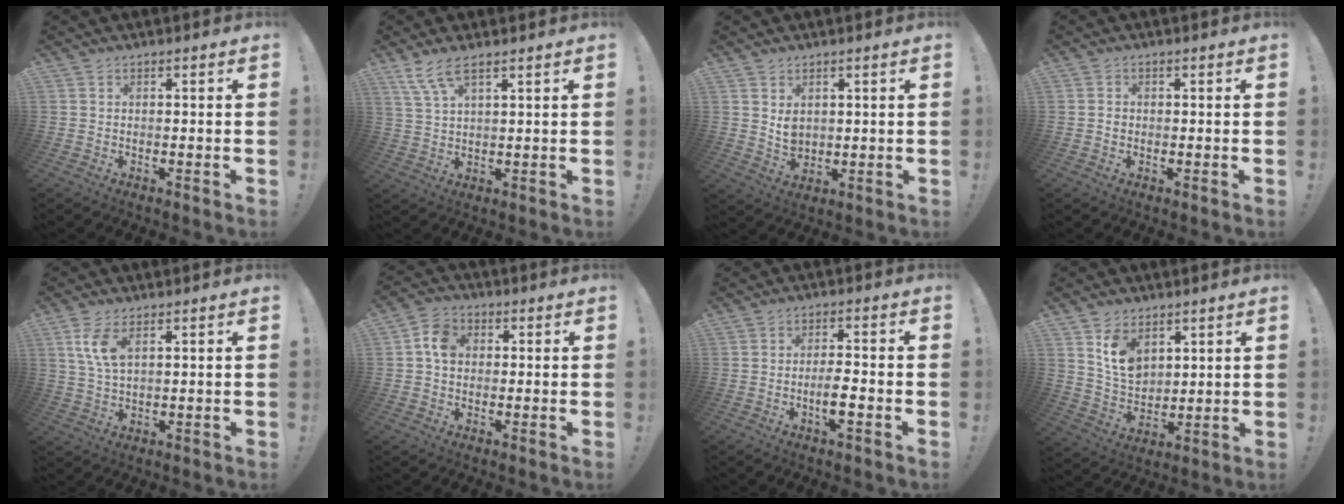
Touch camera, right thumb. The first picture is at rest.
{"total": 6.6, "force": [4.4, 1.8, 4.6], "torque": [-0.096, -0.014, 0.085]}
{"total": 4.8, "force": [2.2, 3.8, 2.0], "torque": [-0.022, -0.015, 0.042]}
{"total": 1.0, "force": [-0.3, 0.9, 0.4], "torque": [-0.007, 0.003, -0.005]}
{"total": 7.0, "force": [2.9, 3.0, 5.6], "torque": [-0.101, -0.011, 0.050]}
{"total": 7.4, "force": [0.8, 5.8, 4.6], "torque": [-0.064, 0.013, 0.016]}
{"total": 5.5, "force": [-2.1, 1.1, 4.9], "torque": [-0.102, 0.001, -0.037]}
{"total": 9.7, "force": [5.6, 6.7, 4.4], "torque": [-0.074, -0.031, 0.110]}